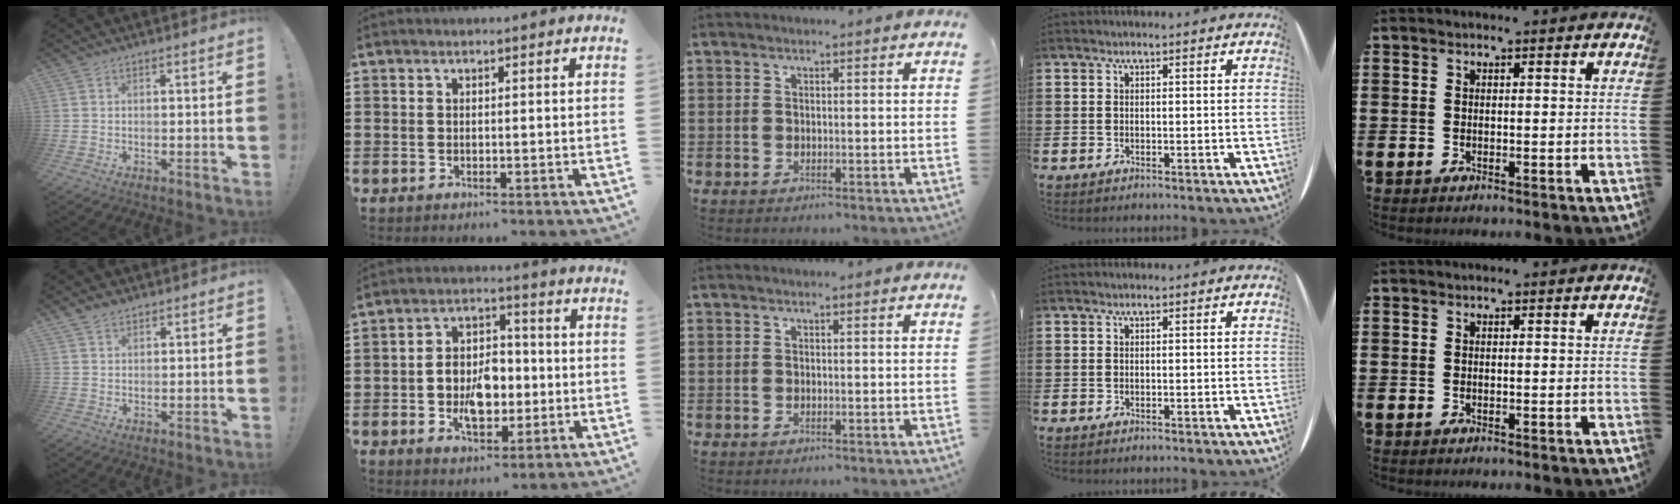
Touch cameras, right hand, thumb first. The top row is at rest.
{"thumb": {"total": 2.5, "force": [2.0, 1.2, 0.9], "torque": [-0.019, -0.007, 0.038]}, "index": {"total": 7.9, "force": [-1.5, 5.2, 5.8], "torque": [-0.103, 0.006, -0.031]}}